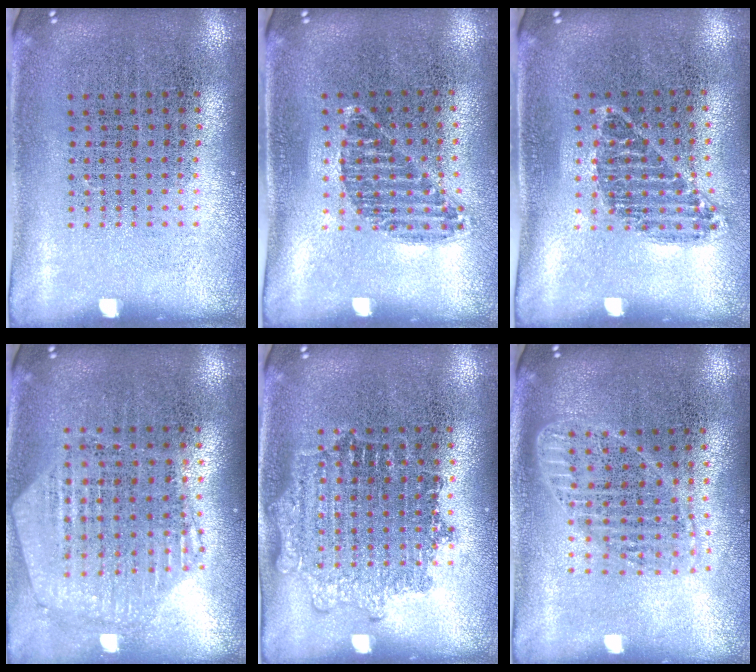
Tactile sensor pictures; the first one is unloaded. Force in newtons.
{"total": 1.0, "press": 0.9, "slide": 0.5}
{"total": 1.0, "press": 0.8, "slide": 0.5}
{"total": 1.1, "press": 1.1, "slide": 0.2}
{"total": 1.1, "press": 1.1, "slide": 0.1}
{"total": 1.8, "press": 1.6, "slide": 0.9}